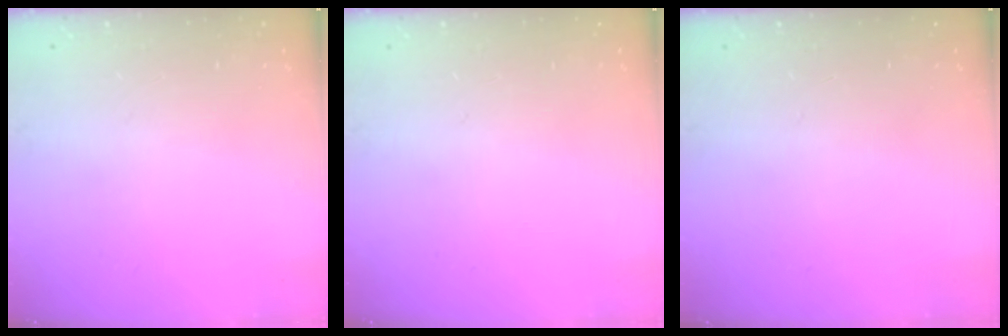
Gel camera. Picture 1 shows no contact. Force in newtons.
{"total": 0.0}
{"total": 0.0}